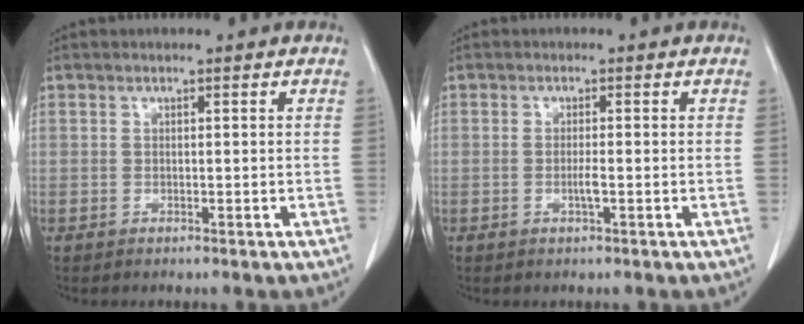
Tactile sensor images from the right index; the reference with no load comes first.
{"total": 1.5, "force": [-0.4, -0.1, 1.5], "torque": [-0.032, -0.003, -0.009]}